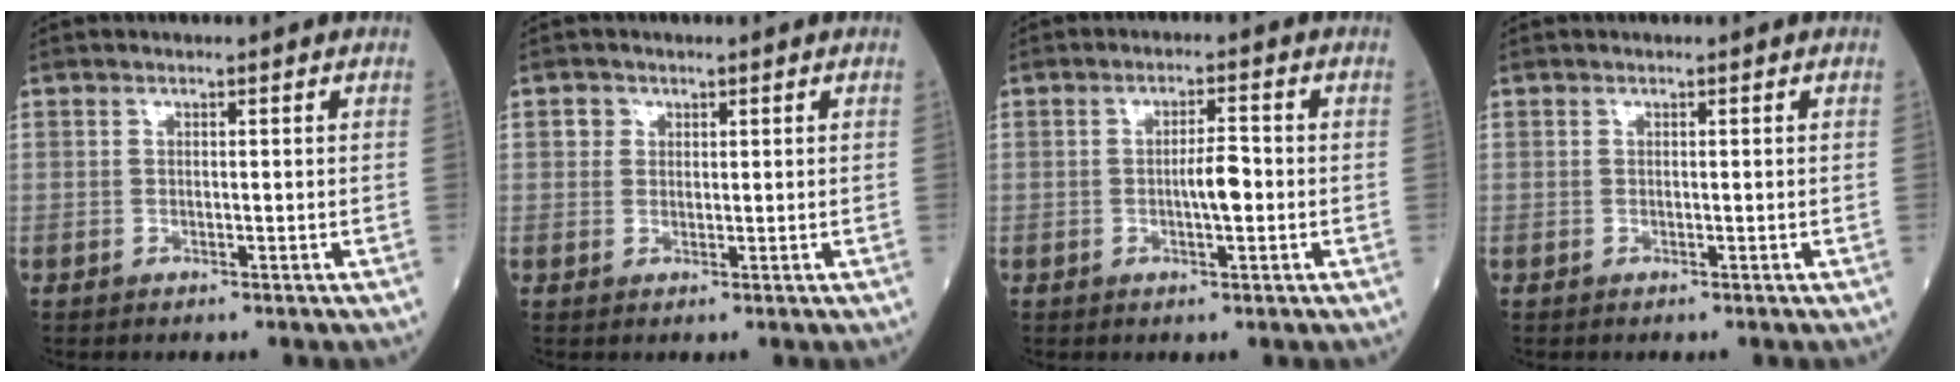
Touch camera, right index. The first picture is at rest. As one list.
[{"total": 1.6, "force": [0.6, 1.4, 0.3], "torque": [0.001, 0.002, 0.005]}, {"total": 3.6, "force": [-0.6, 0.6, 3.5], "torque": [-0.059, 0.002, -0.010]}, {"total": 0.0}]